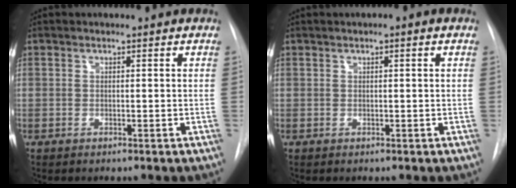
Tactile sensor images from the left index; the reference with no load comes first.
{"total": 1.1, "force": [0.4, 0.1, 1.0], "torque": [-0.017, 0.003, 0.005]}